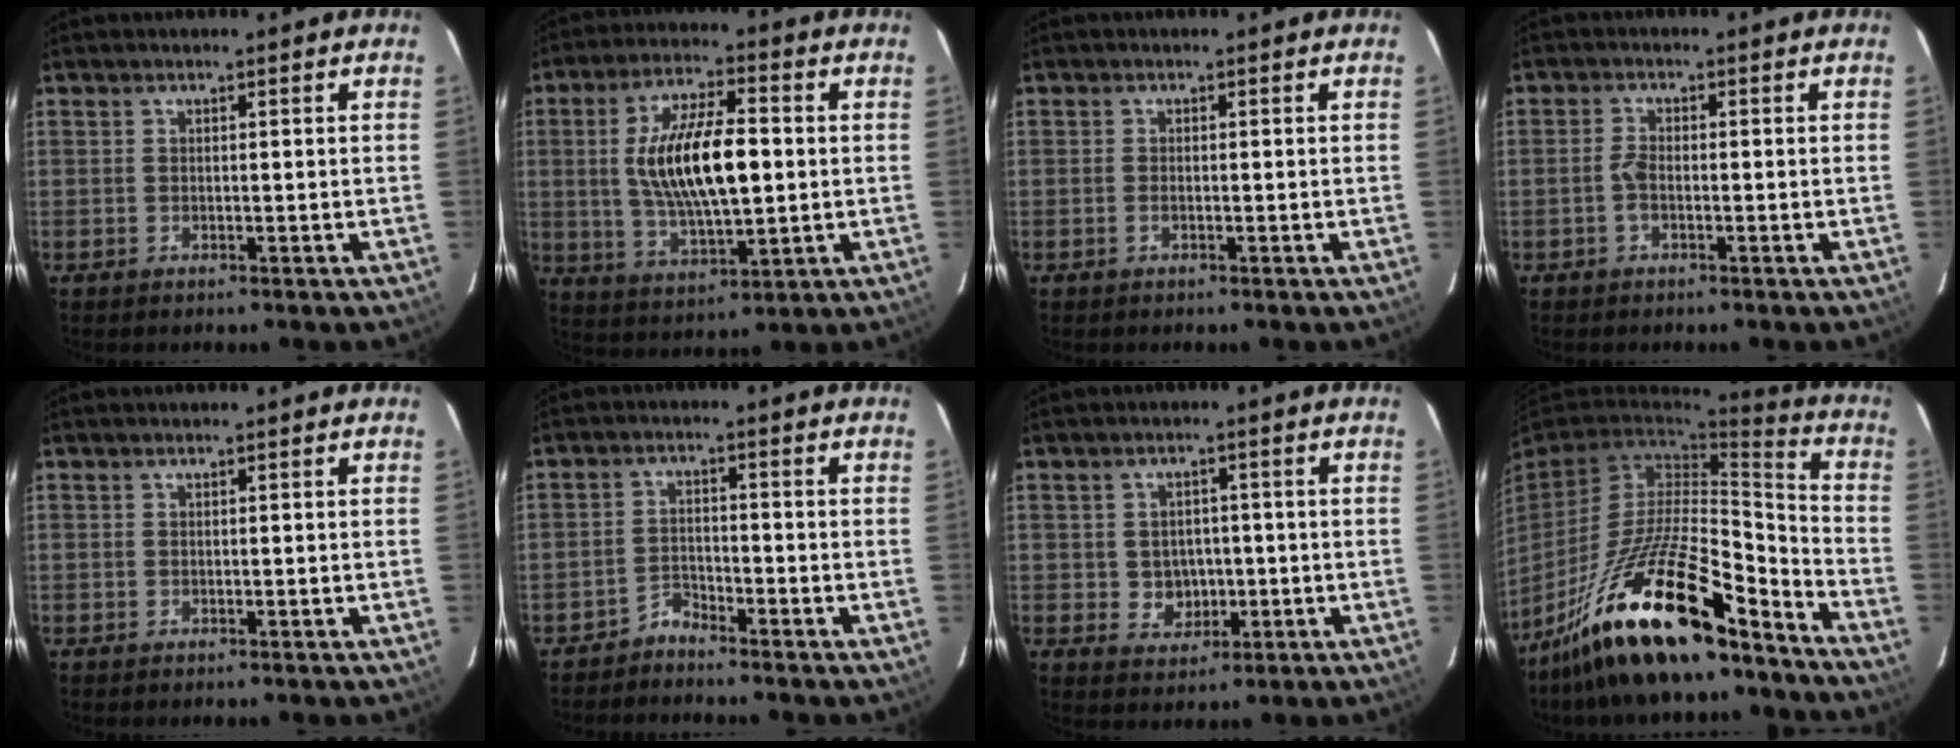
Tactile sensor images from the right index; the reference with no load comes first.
{"total": 15.8, "force": [0.8, 5.9, 14.6], "torque": [-0.271, 0.000, 0.022]}
{"total": 1.0, "force": [-0.4, 0.5, 0.7], "torque": [-0.016, 0.000, -0.008]}
{"total": 2.3, "force": [-0.9, 1.0, 1.8], "torque": [-0.044, 0.004, -0.017]}
{"total": 0.0}
{"total": 2.8, "force": [-2.7, 0.7, -0.1], "torque": [0.003, 0.002, -0.052]}
{"total": 5.0, "force": [-0.6, 4.6, 1.8], "torque": [-0.039, 0.008, 0.006]}
{"total": 23.4, "force": [-17.2, 6.0, 14.7], "torque": [-0.277, -0.020, -0.294]}